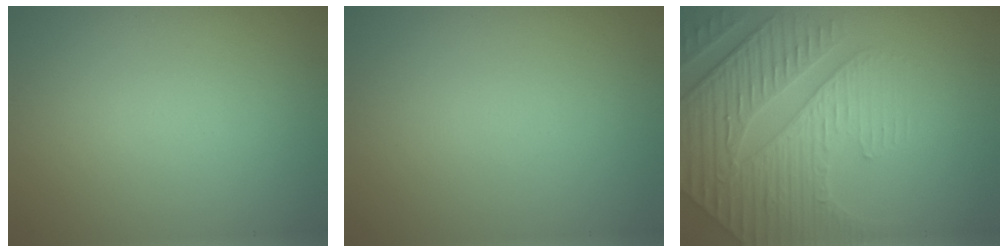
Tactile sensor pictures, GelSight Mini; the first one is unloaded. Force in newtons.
{"total": 0.0}
{"total": 6.1, "press": 5.2, "slide": 3.2}